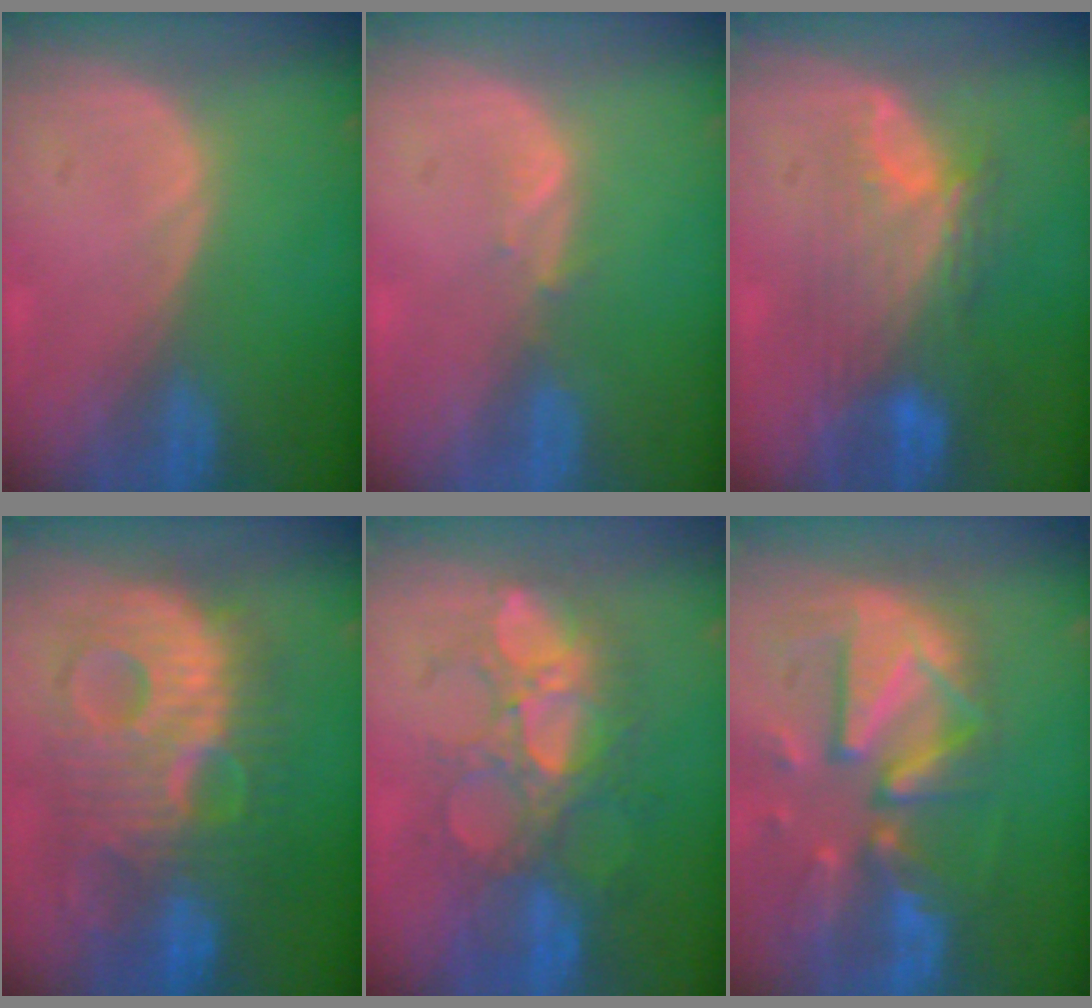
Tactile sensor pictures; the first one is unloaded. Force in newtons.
{"total": 1.4, "press": 1.2, "slide": 0.6}
{"total": 8.7, "press": 7.8, "slide": 3.8}
{"total": 12.5, "press": 12.5, "slide": 1.0}
{"total": 9.9, "press": 9.4, "slide": 2.9}
{"total": 12.4, "press": 10.8, "slide": 6.1}